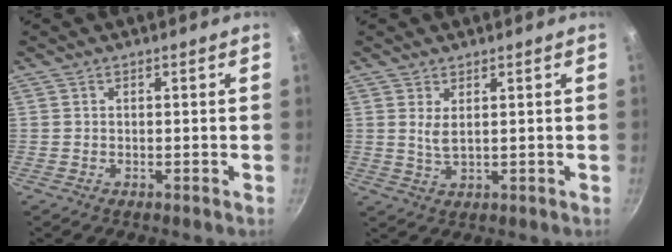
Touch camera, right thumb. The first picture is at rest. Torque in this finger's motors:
{"motor_torque": [-0.41, 0.56, 0.00, 0.21, -0.03]}